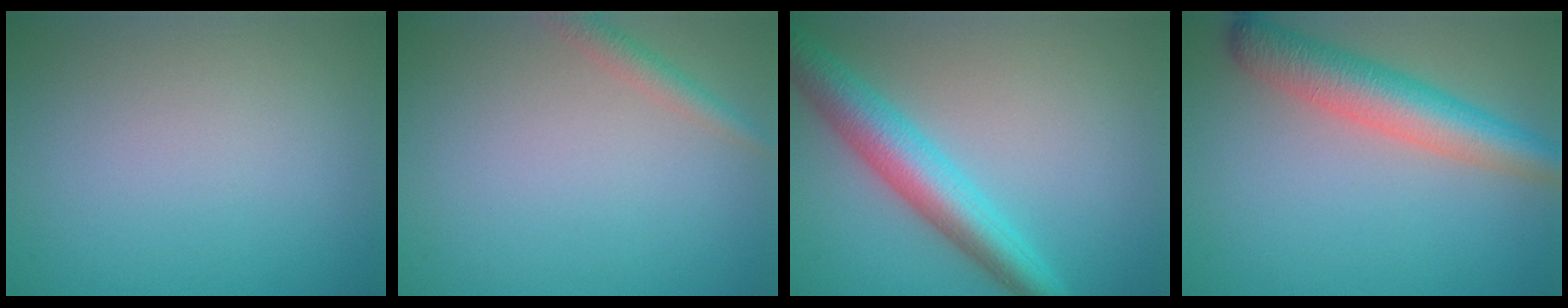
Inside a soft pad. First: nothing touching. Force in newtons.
{"total": 1.8, "press": 1.8, "slide": 0.1}
{"total": 6.0, "press": 6.0, "slide": 0.2}
{"total": 6.1, "press": 6.1, "slide": 0.3}